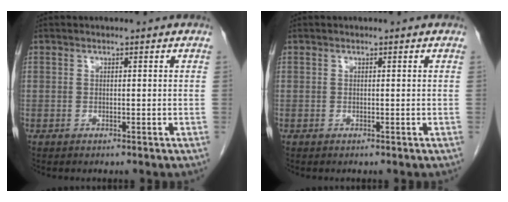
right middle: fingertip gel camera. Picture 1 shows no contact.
{"total": 0.0}